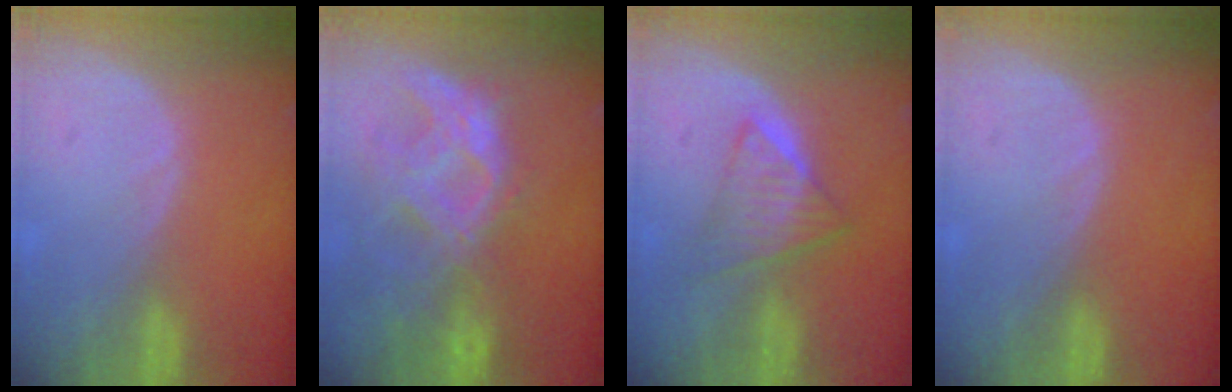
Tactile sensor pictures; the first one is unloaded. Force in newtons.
{"total": 10.8, "press": 9.3, "slide": 5.4}
{"total": 6.3, "press": 5.5, "slide": 3.0}
{"total": 0.0}